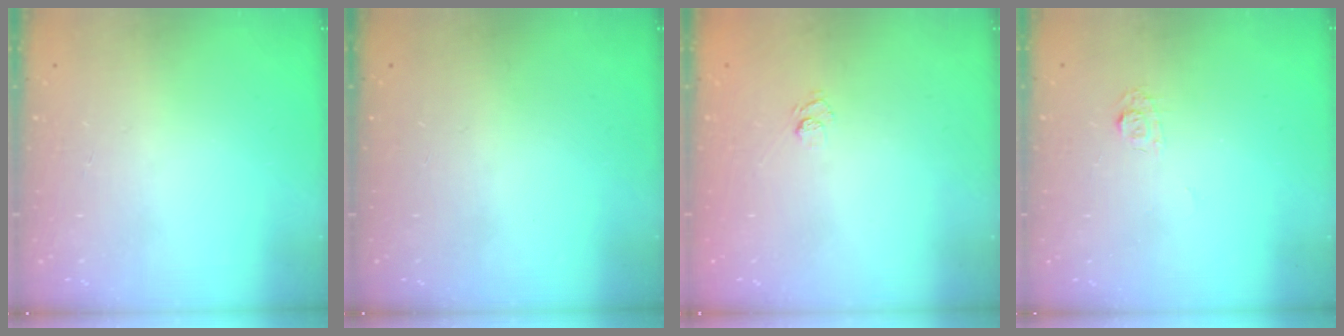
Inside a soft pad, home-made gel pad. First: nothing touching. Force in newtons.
{"total": 0.0}
{"total": 4.5, "press": 4.3, "slide": 1.2}
{"total": 4.3, "press": 4.2, "slide": 0.6}